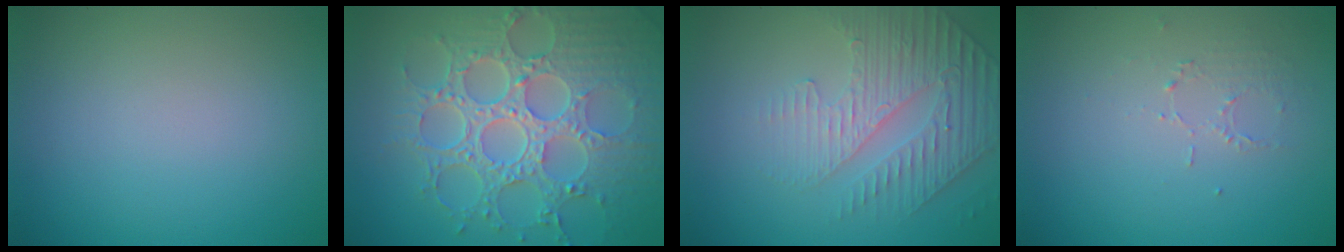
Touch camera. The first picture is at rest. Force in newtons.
{"total": 8.9, "press": 6.5, "slide": 6.1}
{"total": 4.6, "press": 3.3, "slide": 3.2}
{"total": 1.0, "press": 0.5, "slide": 0.9}